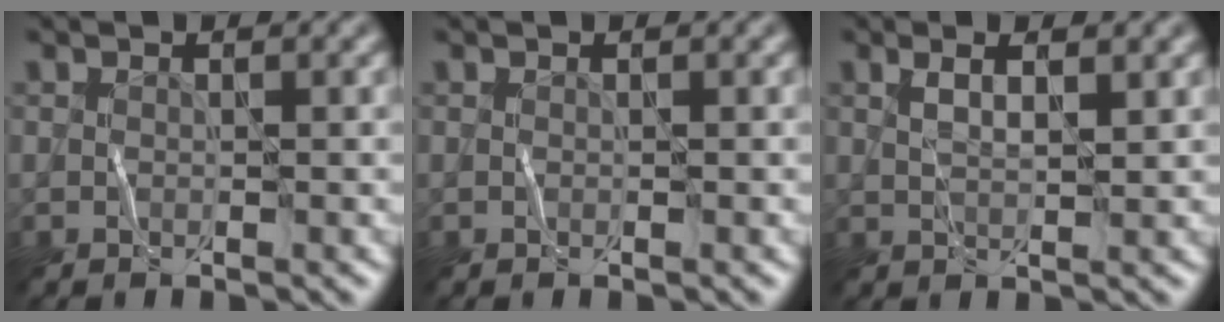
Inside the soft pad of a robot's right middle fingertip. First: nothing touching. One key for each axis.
{"total": 0.0}
{"total": 2.2, "fx": 1.2, "fy": 0.5, "fz": 1.7, "tx": -0.034, "ty": 0.006, "tz": 0.025}